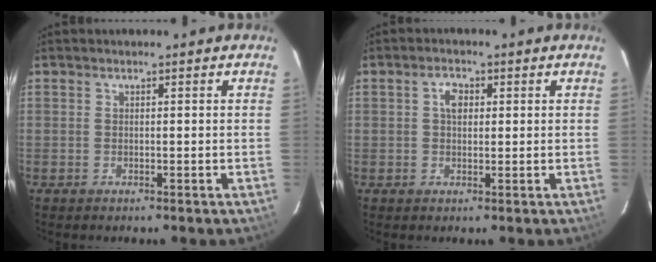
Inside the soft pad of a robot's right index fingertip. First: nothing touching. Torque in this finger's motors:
{"motor_torque": [0.04, -0.01, 0.04, 0.06]}